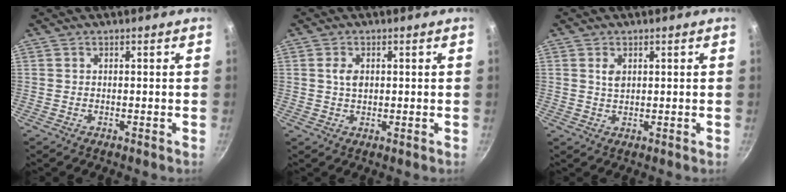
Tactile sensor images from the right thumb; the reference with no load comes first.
{"total": 2.6, "force": [0.6, 1.6, 1.9], "torque": [-0.032, -0.002, 0.012]}
{"total": 2.2, "force": [0.7, 1.3, 1.5], "torque": [-0.023, -0.005, 0.015]}